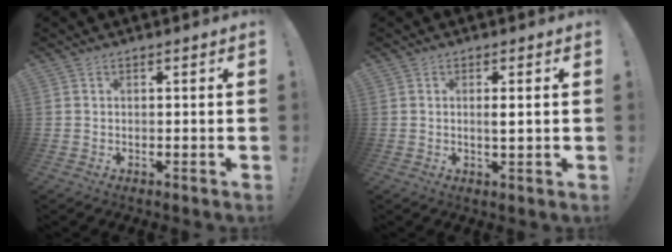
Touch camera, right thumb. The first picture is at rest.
{"total": 2.4, "force": [0.4, 0.2, 2.3], "torque": [-0.028, -0.010, 0.002]}